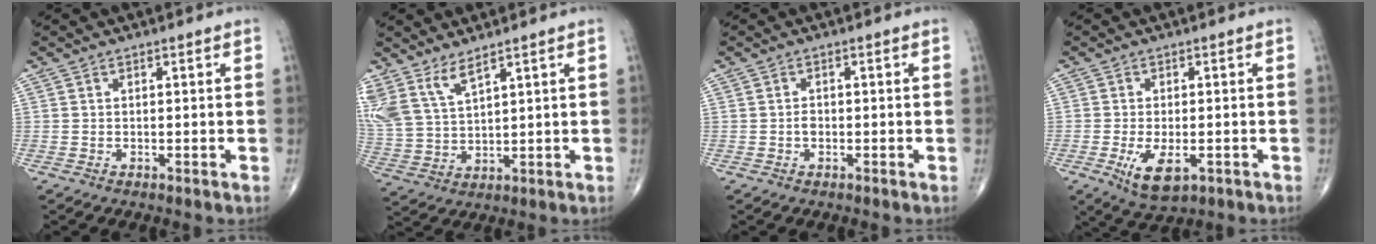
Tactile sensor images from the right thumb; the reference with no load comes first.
{"total": 8.5, "force": [5.9, 3.0, 5.3], "torque": [-0.119, -0.025, 0.138]}
{"total": 1.2, "force": [-0.4, 0.8, 0.8], "torque": [-0.009, 0.003, -0.009]}
{"total": 6.9, "force": [-2.3, 3.2, 5.6], "torque": [-0.099, -0.010, -0.030]}